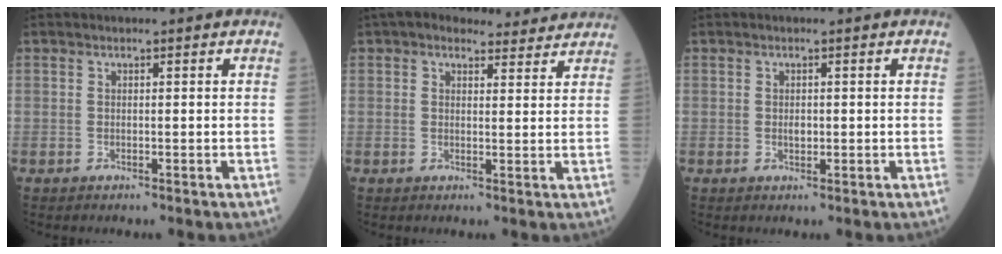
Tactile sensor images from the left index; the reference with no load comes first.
{"total": 8.1, "force": [7.3, 2.7, 2.2], "torque": [-0.024, 0.025, 0.087]}
{"total": 1.1, "force": [0.1, 0.7, 0.8], "torque": [-0.015, 0.000, 0.003]}